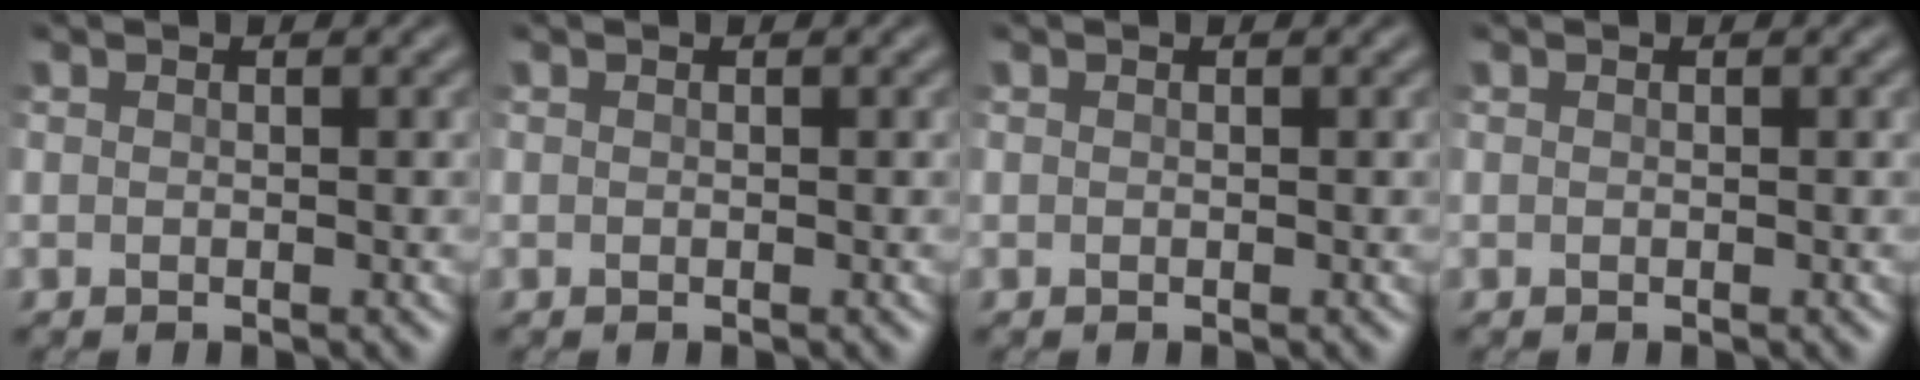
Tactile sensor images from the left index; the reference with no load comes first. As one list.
[{"total": 0.0}, {"total": 0.0}, {"total": 0.0}]